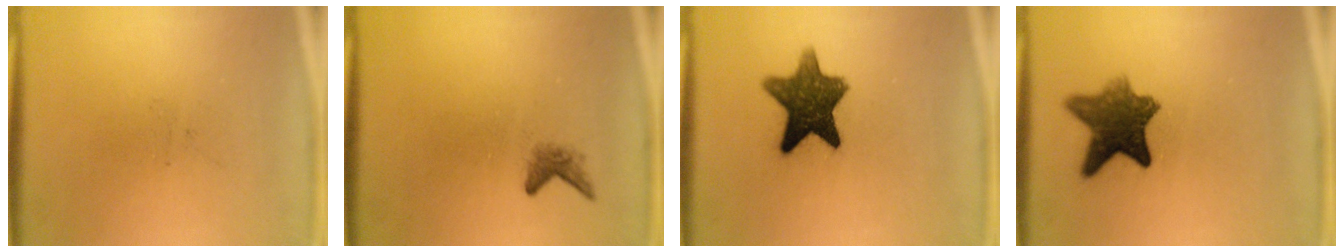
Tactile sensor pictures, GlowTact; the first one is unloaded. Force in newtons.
{"total": 1.4}
{"total": 10.8}
{"total": 8.7}